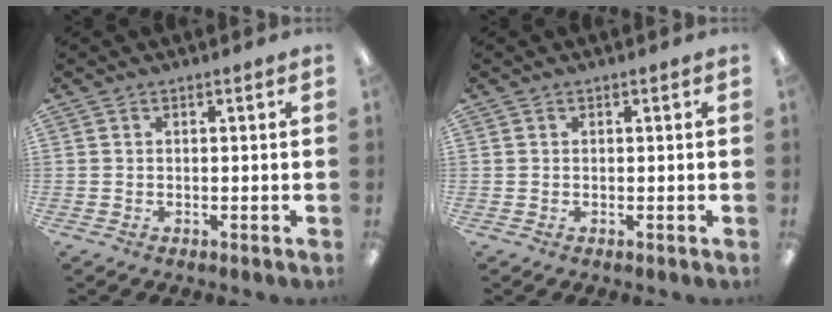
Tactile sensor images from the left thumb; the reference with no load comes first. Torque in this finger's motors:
{"motor_torque": [0.00, 0.00, -0.17, 0.14, 0.00]}